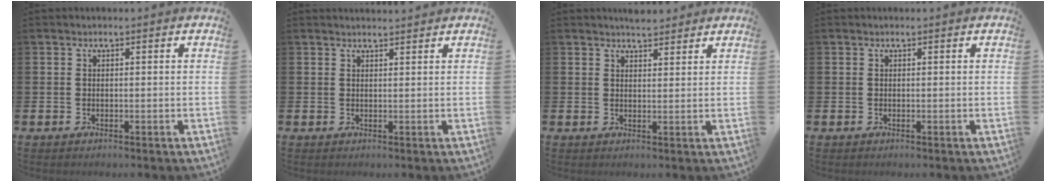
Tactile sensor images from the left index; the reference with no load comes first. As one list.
[{"total": 1.3, "force": [1.3, 0.0, 0.1], "torque": [0.008, -0.008, 0.022]}, {"total": 3.1, "force": [3.1, 0.6, -0.1], "torque": [0.007, -0.016, 0.055]}, {"total": 0.0}]